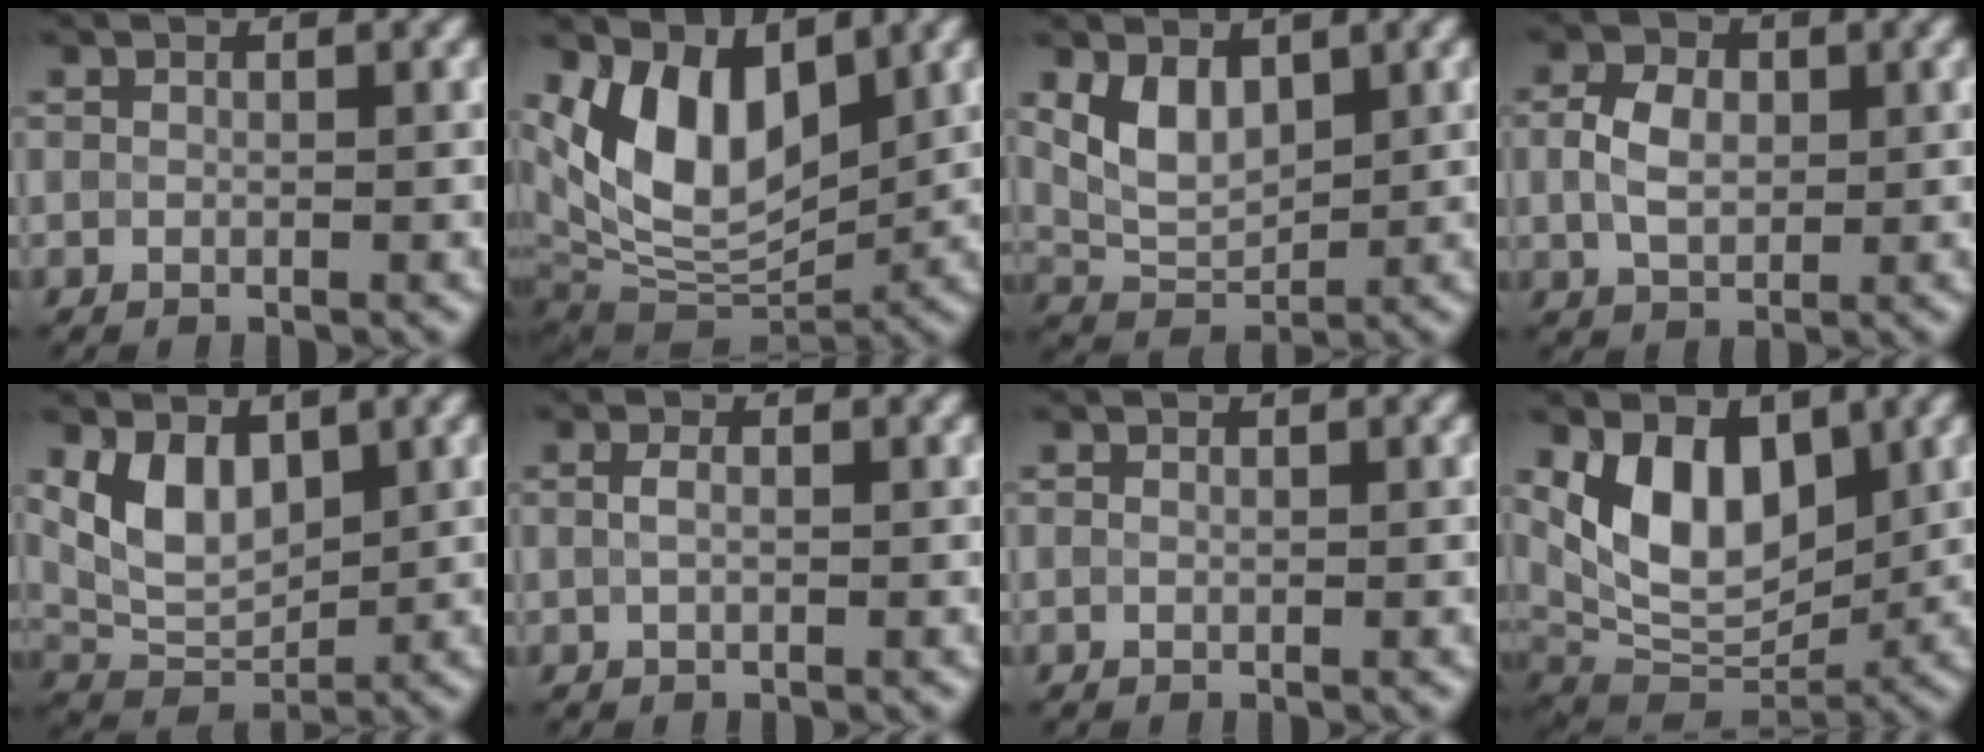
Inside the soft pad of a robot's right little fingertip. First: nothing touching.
{"total": 9.0, "force": [2.8, 5.1, 6.9], "torque": [-0.129, -0.009, 0.047]}
{"total": 3.9, "force": [1.6, 2.3, 2.8], "torque": [-0.058, -0.001, 0.036]}
{"total": 3.8, "force": [0.4, 2.6, 2.7], "torque": [-0.062, 0.006, 0.004]}
{"total": 4.9, "force": [1.9, 2.8, 3.5], "torque": [-0.070, -0.003, 0.037]}
{"total": 1.5, "force": [0.2, 0.8, 1.2], "torque": [-0.032, 0.003, 0.008]}
{"total": 0.0}
{"total": 7.8, "force": [2.5, 4.5, 5.8], "torque": [-0.102, -0.011, 0.042]}